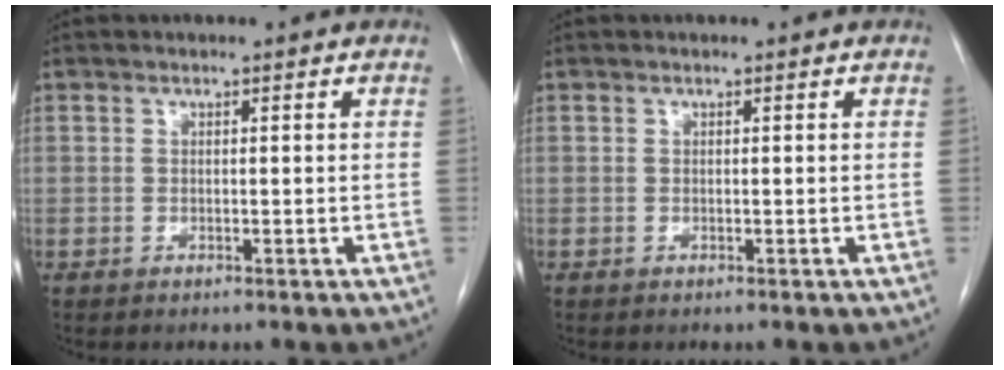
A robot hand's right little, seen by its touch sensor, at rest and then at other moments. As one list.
[{"total": 0.0}]